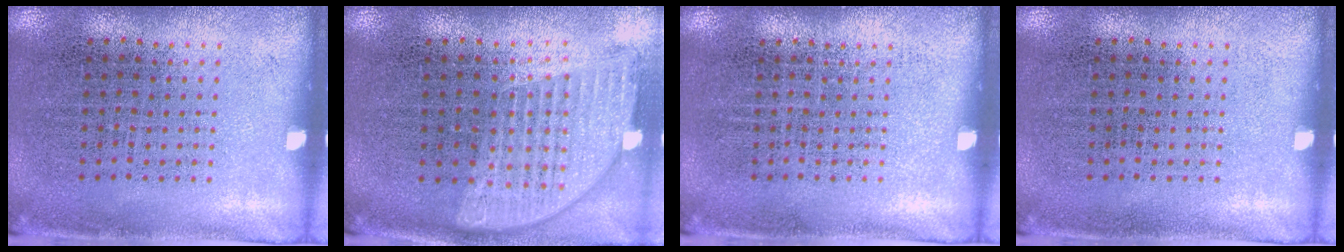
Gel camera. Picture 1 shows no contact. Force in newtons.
{"total": 1.5, "press": 1.3, "slide": 0.7}
{"total": 0.0}
{"total": 0.0}